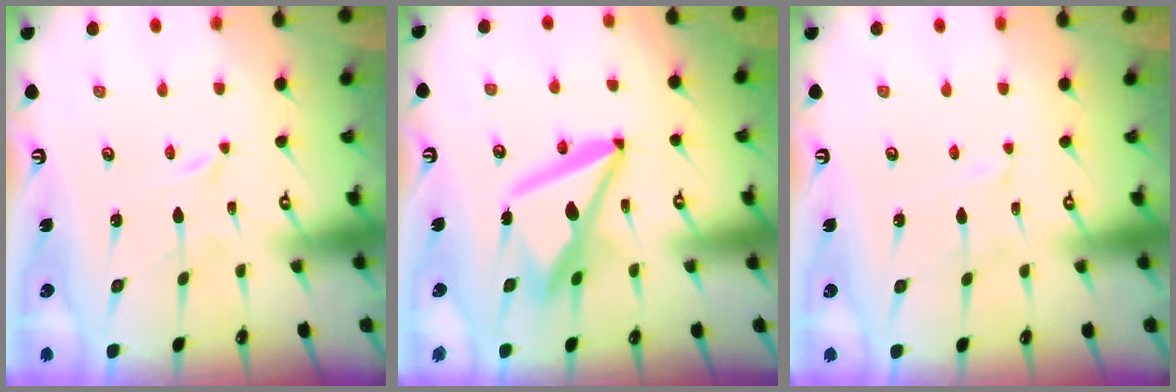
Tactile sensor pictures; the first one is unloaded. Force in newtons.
{"total": 13.0, "press": 12.9, "slide": 1.7}
{"total": 2.6, "press": 2.6, "slide": 0.3}